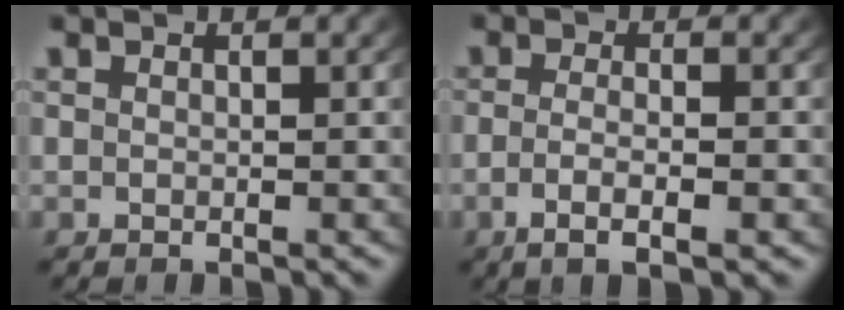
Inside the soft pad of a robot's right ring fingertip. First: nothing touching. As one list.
[{"total": 3.1, "force": [-1.6, 0.4, 2.7], "torque": [-0.060, -0.013, -0.020]}]